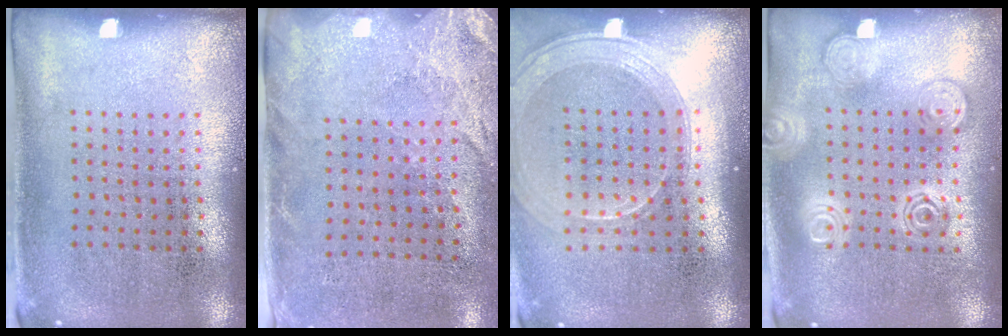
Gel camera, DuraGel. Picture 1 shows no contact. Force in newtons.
{"total": 2.6, "press": 2.0, "slide": 1.5}
{"total": 1.8, "press": 1.6, "slide": 0.8}
{"total": 2.8, "press": 2.8, "slide": 0.4}